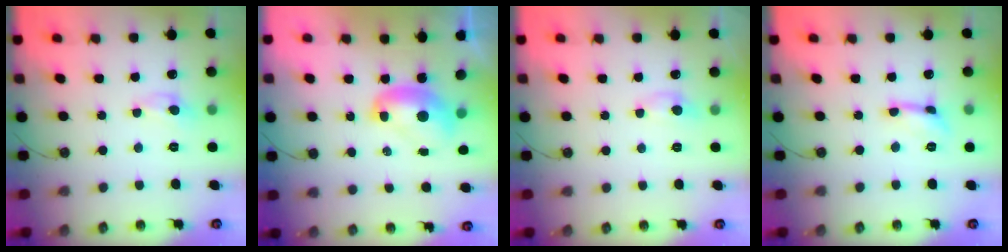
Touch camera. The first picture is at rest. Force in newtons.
{"total": 2.2, "press": 2.2, "slide": 0.2}
{"total": 1.9, "press": 1.8, "slide": 0.6}
{"total": 1.2, "press": 1.1, "slide": 0.3}